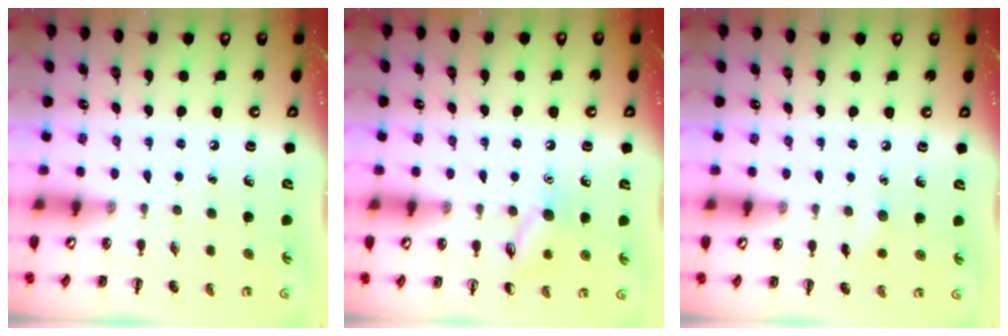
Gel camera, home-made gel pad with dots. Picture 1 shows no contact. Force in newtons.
{"total": 9.2, "press": 9.2, "slide": 0.8}
{"total": 4.4, "press": 4.2, "slide": 1.2}